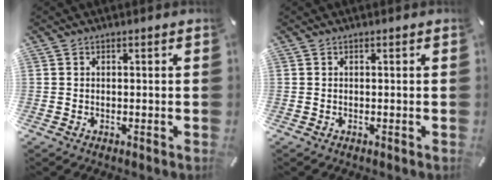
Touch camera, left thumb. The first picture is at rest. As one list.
[{"total": 0.0}]